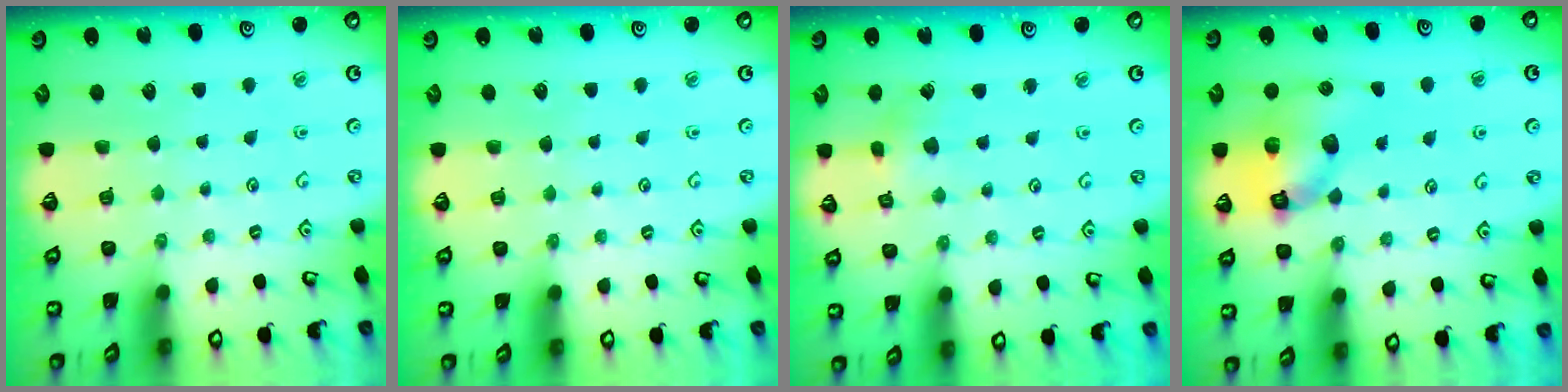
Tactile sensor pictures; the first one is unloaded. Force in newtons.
{"total": 0.0}
{"total": 2.9, "press": 2.9, "slide": 0.2}
{"total": 12.4, "press": 12.3, "slide": 1.9}